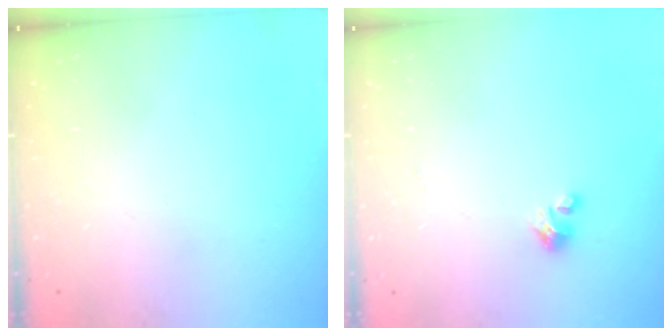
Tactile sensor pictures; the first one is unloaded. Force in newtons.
{"total": 3.6, "press": 3.5, "slide": 0.2}